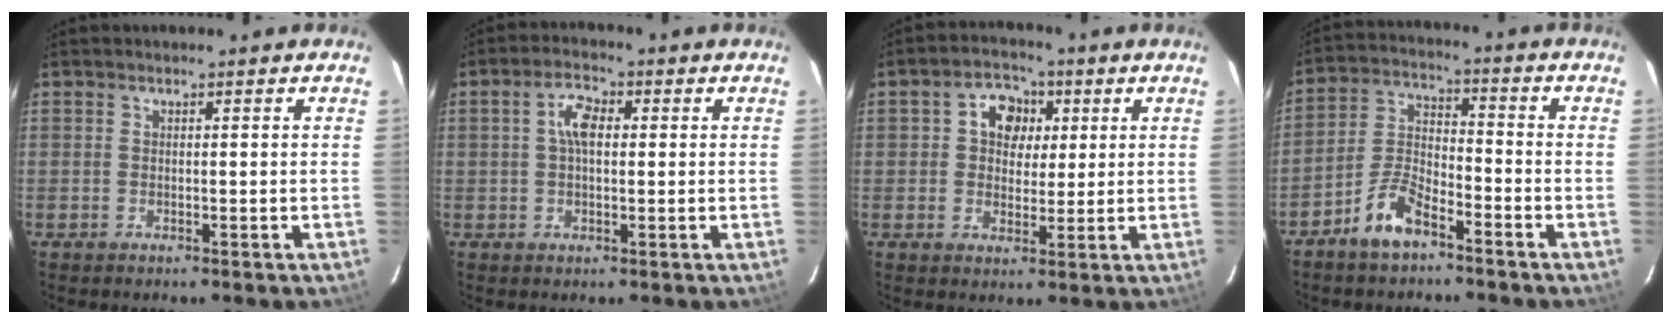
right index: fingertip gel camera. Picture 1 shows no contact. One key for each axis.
{"total": 4.6, "fx": 0.7, "fy": 2.4, "fz": 3.8, "tx": -0.073, "ty": 0.015, "tz": 0.013}
{"total": 5.8, "fx": 1.7, "fy": 3.9, "fz": 3.9, "tx": -0.065, "ty": 0.019, "tz": 0.031}
{"total": 7.7, "fx": -5.5, "fy": 2.7, "fz": 4.7, "tx": -0.107, "ty": 0.014, "tz": -0.105}